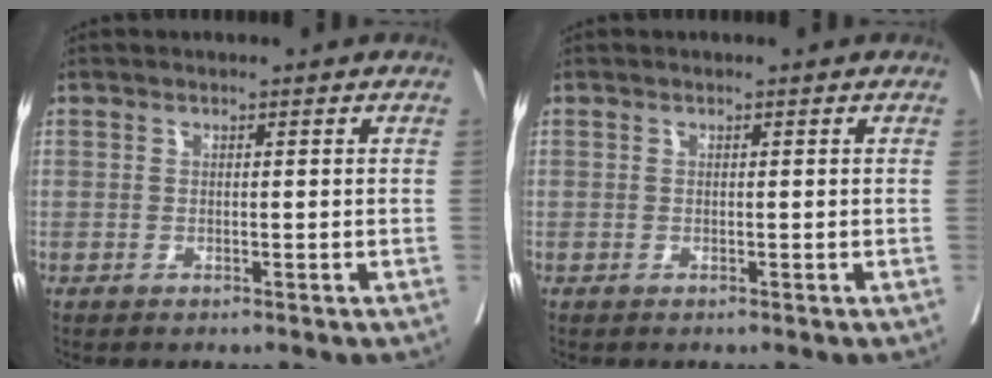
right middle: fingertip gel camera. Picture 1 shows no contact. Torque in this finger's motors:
{"motor_torque": [0.00, 0.00, 0.00, 0.00]}